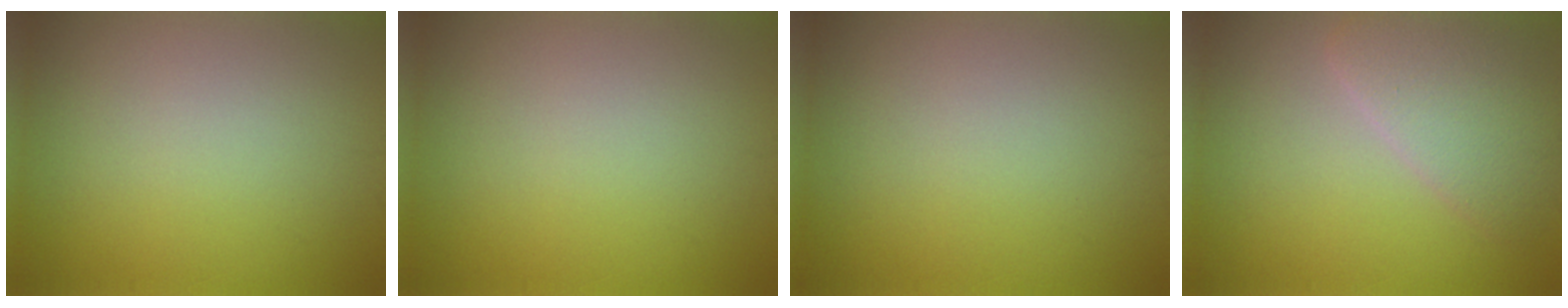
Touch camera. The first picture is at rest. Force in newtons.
{"total": 0.0}
{"total": 0.0}
{"total": 4.3, "press": 4.3, "slide": 0.3}